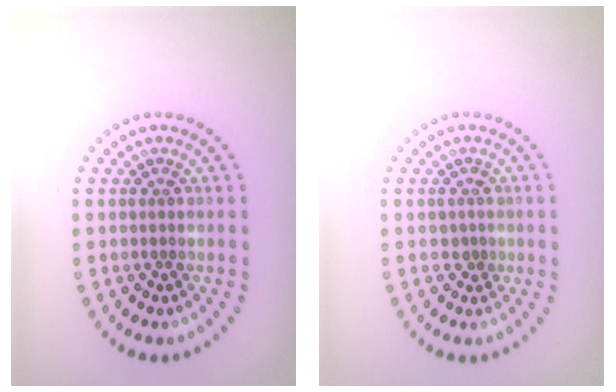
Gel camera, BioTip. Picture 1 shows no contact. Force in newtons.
{"total": 1.1, "press": 0.8, "slide": 0.7}